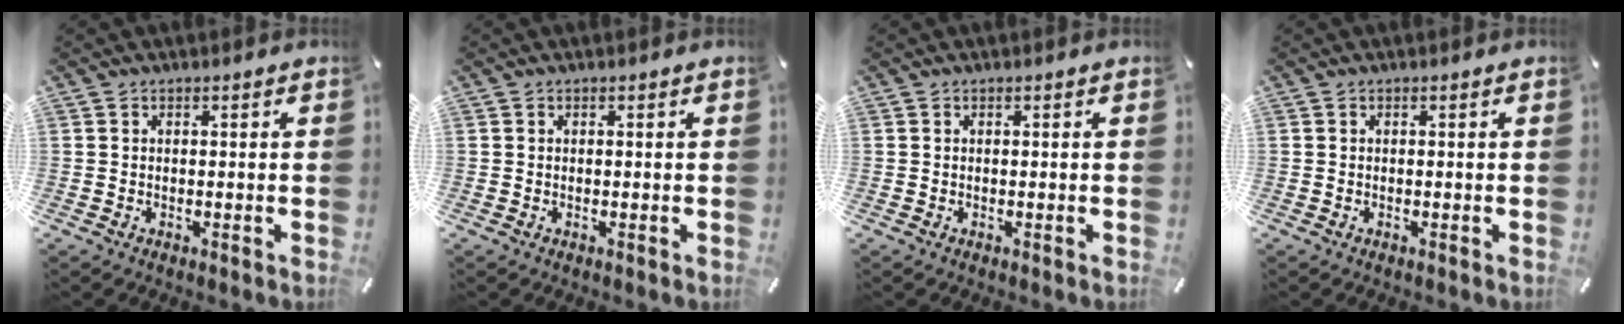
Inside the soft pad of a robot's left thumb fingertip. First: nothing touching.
{"total": 0.0}
{"total": 0.0}
{"total": 0.0}